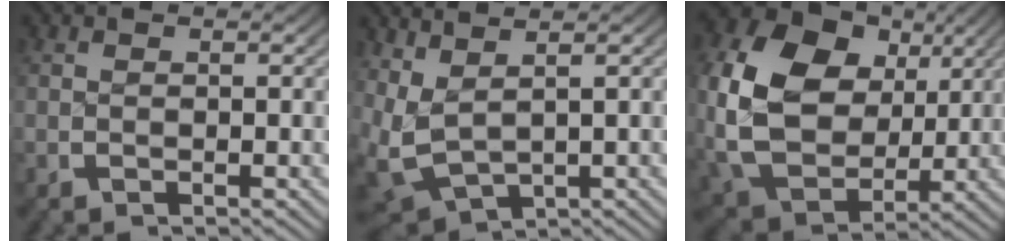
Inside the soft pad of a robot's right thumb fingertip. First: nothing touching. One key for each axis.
{"total": 6.6, "fx": 0.4, "fy": 4.8, "fz": 4.4, "tx": -0.126, "ty": -0.041, "tz": 0.035}
{"total": 17.5, "fx": 1.8, "fy": 13.4, "fz": 11.2, "tx": -0.277, "ty": -0.042, "tz": 0.043}